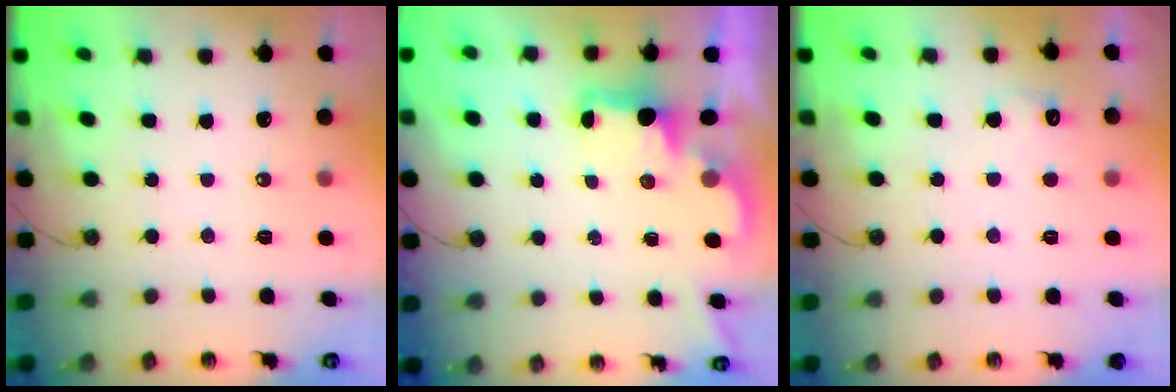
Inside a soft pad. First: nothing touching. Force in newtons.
{"total": 2.2, "press": 2.1, "slide": 0.8}
{"total": 5.7, "press": 5.6, "slide": 1.2}